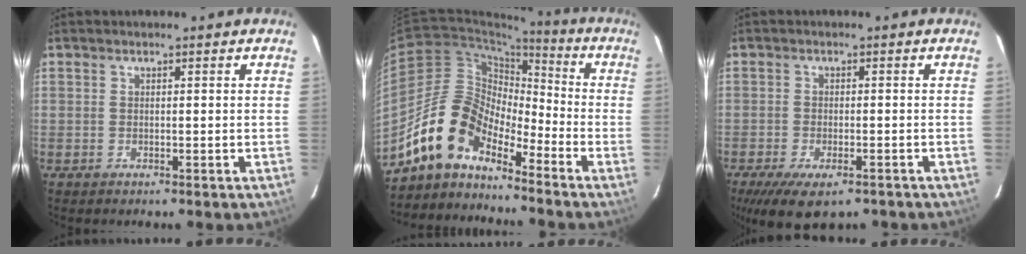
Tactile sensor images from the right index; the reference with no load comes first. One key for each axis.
{"total": 12.5, "fx": -10.2, "fy": 5.0, "fz": 5.3, "tx": -0.095, "ty": 0.023, "tz": -0.201}
{"total": 10.1, "fx": -6.7, "fy": 4.1, "fz": 6.4, "tx": -0.139, "ty": -0.035, "tz": -0.104}